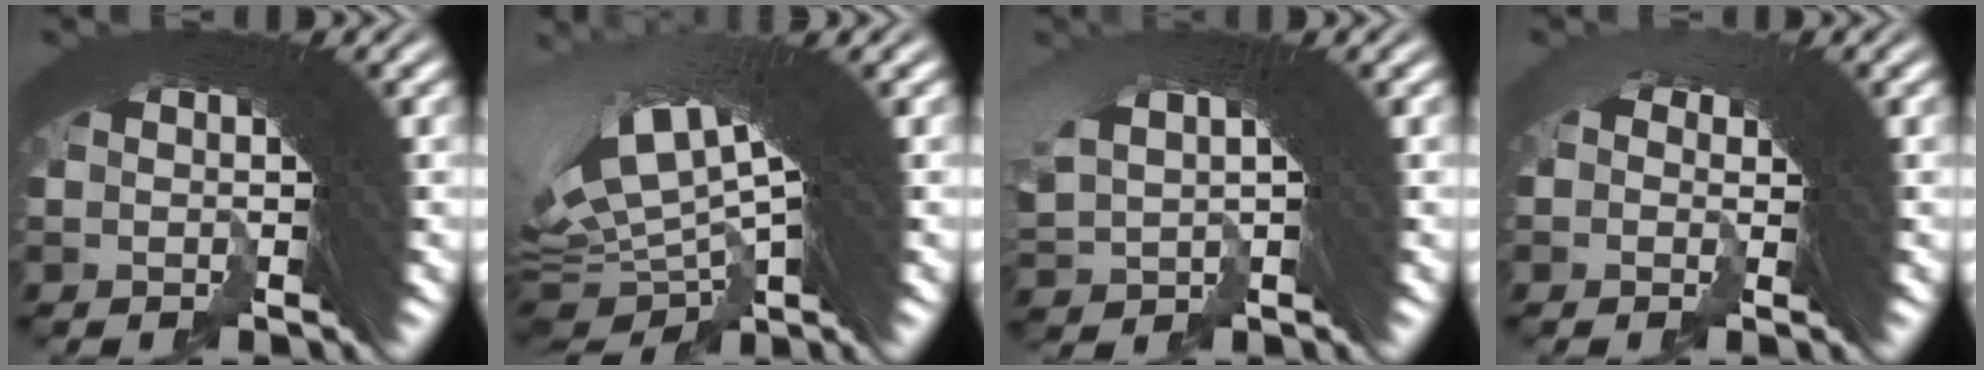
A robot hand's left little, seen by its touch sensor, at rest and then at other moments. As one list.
[{"total": 5.9, "force": [3.1, 3.1, 4.0], "torque": [-0.069, 0.020, 0.055]}, {"total": 2.1, "force": [2.0, 0.6, -0.2], "torque": [0.012, 0.008, 0.039]}, {"total": 2.6, "force": [-1.5, 0.2, -2.1], "torque": [0.033, -0.007, -0.028]}]